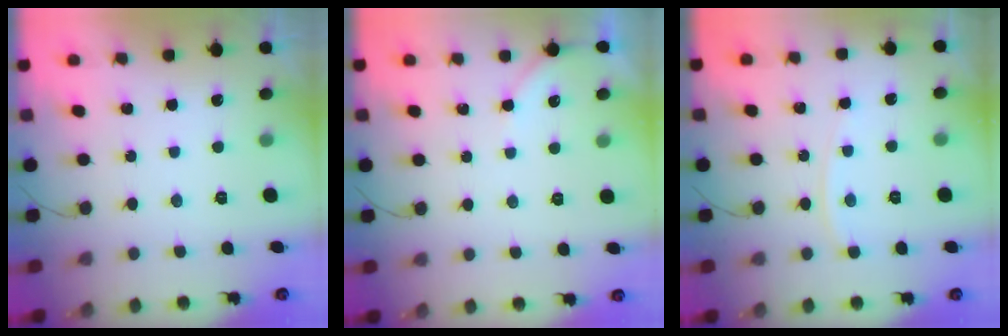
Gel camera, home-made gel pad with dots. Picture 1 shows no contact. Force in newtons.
{"total": 2.9, "press": 2.9, "slide": 0.4}
{"total": 4.3, "press": 4.3, "slide": 0.5}